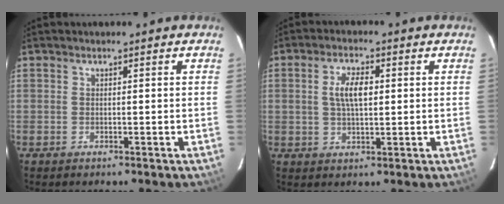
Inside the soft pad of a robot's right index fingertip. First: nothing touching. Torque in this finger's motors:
{"motor_torque": [0.10, -0.01, 0.18, 0.09]}